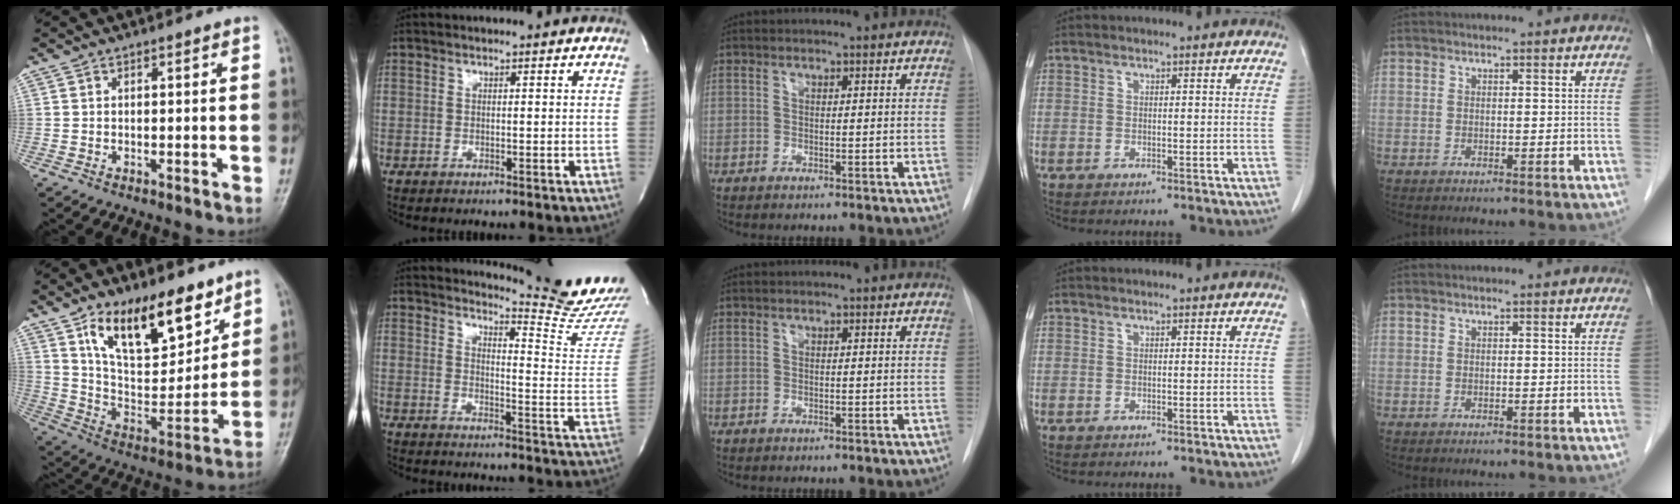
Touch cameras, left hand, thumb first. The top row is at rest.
{"thumb": {"total": 19.5, "force": [11.7, 8.9, 12.7], "torque": [-0.151, -0.062, 0.210]}, "index": {"total": 13.6, "force": [13.2, -2.6, 2.2], "torque": [-0.032, -0.137, 0.151]}}